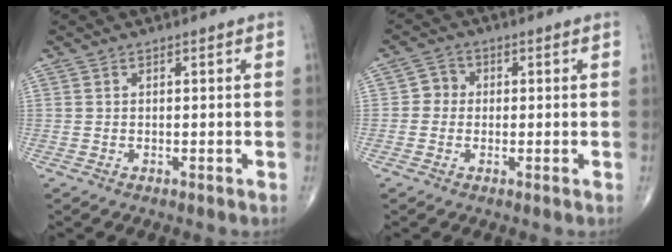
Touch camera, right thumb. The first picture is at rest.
{"total": 3.1, "force": [-0.2, 2.9, 1.0], "torque": [0.005, 0.008, -0.012]}